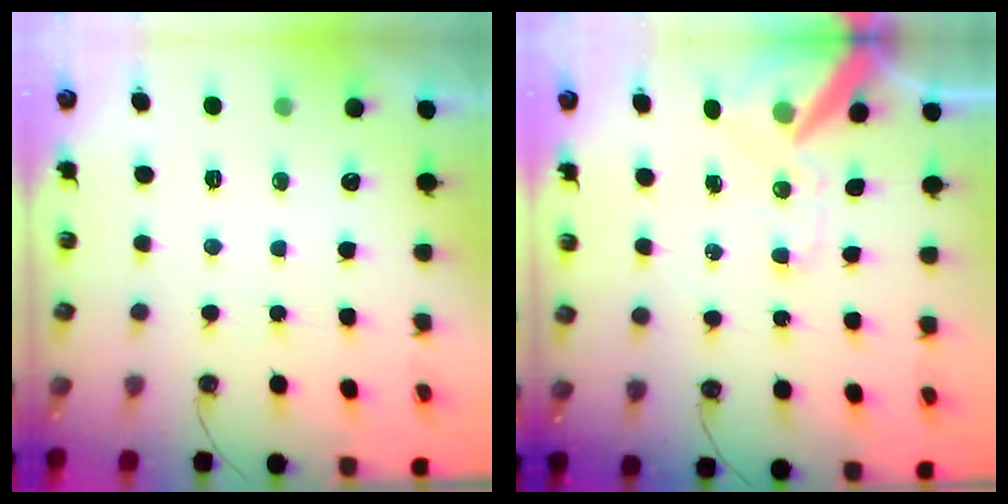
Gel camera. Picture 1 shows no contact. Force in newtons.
{"total": 13.6, "press": 13.5, "slide": 1.9}